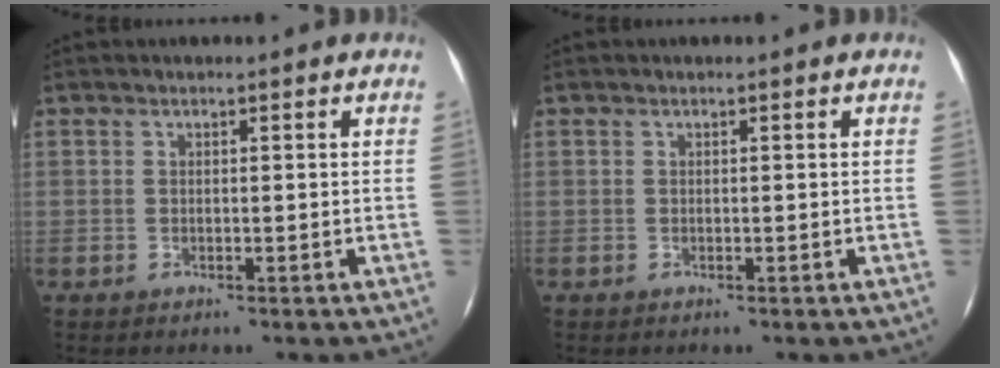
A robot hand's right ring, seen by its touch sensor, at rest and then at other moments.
{"total": 0.0}